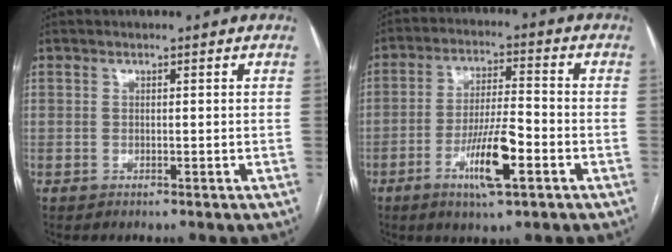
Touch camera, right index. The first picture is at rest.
{"total": 9.8, "force": [-4.2, 1.3, 8.8], "torque": [-0.162, -0.007, -0.072]}